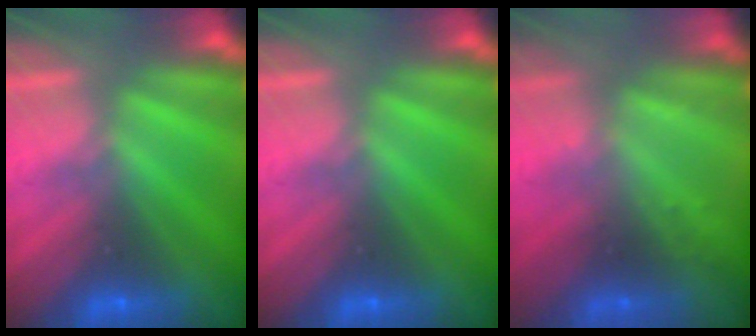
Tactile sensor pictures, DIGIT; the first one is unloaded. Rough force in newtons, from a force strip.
{"total": 0.0}
{"total": 2.3}